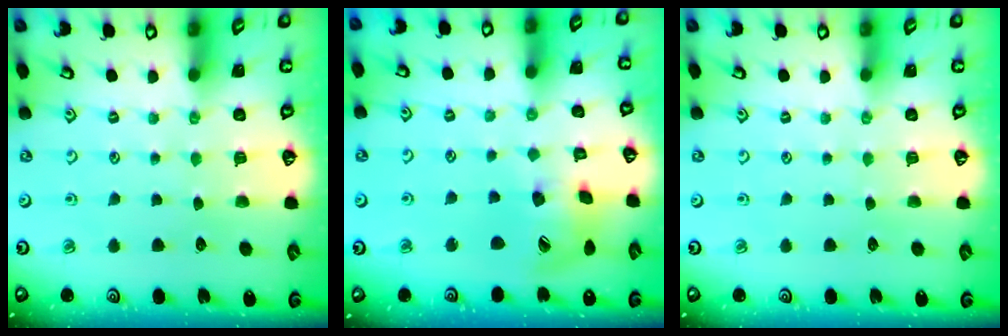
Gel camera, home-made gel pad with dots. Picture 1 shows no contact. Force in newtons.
{"total": 14.8, "press": 14.7, "slide": 2.2}
{"total": 0.0}